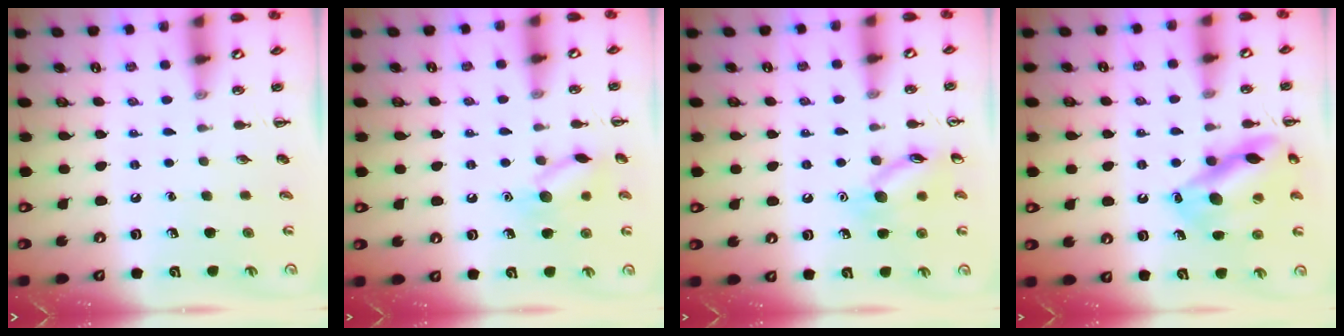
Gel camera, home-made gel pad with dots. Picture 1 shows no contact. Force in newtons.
{"total": 10.6, "press": 10.6, "slide": 0.6}
{"total": 10.7, "press": 10.6, "slide": 0.6}
{"total": 14.8, "press": 14.8, "slide": 1.0}